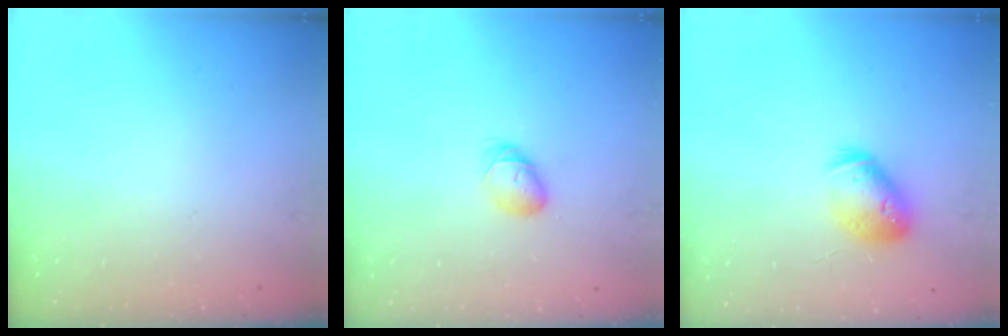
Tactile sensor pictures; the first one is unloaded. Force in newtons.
{"total": 5.6, "press": 5.6, "slide": 0.9}
{"total": 12.3, "press": 12.2, "slide": 1.9}